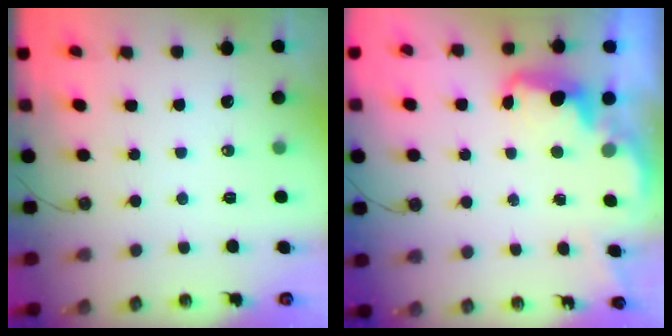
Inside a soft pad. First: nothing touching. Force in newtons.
{"total": 2.5, "press": 2.5, "slide": 0.5}